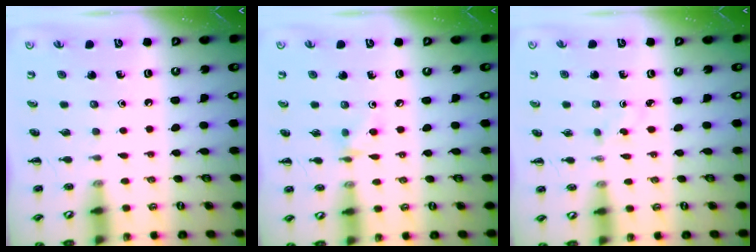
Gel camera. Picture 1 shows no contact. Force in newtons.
{"total": 4.4, "press": 4.2, "slide": 1.2}
{"total": 1.3, "press": 1.1, "slide": 0.7}